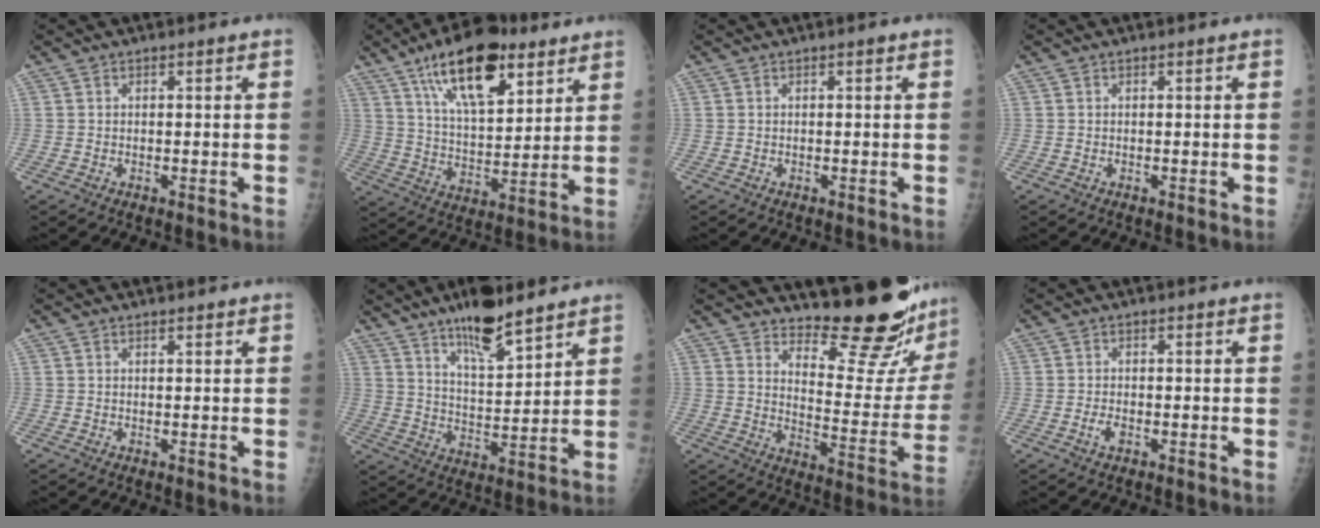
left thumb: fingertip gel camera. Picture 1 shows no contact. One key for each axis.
{"total": 19.2, "fx": 11.0, "fy": 8.3, "fz": 13.4, "tx": -0.186, "ty": -0.043, "tz": 0.188}
{"total": 0.0}
{"total": 0.0}
{"total": 0.7, "fx": 0.6, "fy": 0.2, "fz": 0.2, "tx": -0.005, "ty": -0.005, "tz": 0.010}
{"total": 12.4, "fx": 9.1, "fy": 3.3, "fz": 7.7, "tx": -0.112, "ty": -0.059, "tz": 0.159}
{"total": 18.5, "fx": 17.0, "fy": 2.8, "fz": 6.9, "tx": -0.059, "ty": -0.177, "tz": 0.226}
{"total": 1.8, "fx": -0.7, "fy": 1.0, "fz": 1.3, "tx": -0.025, "ty": 0.001, "tz": -0.013}